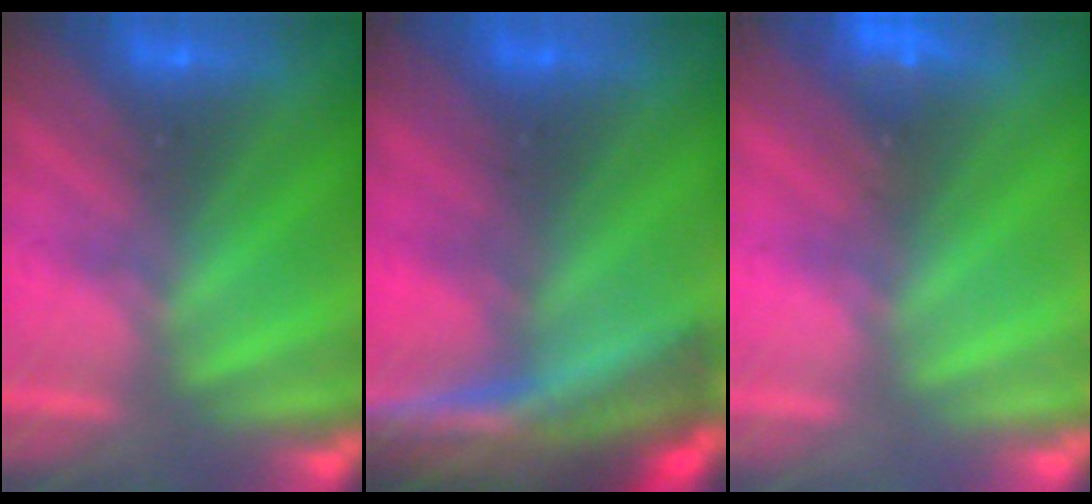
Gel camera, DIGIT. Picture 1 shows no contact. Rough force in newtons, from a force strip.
{"total": 7.5}
{"total": 4.4}